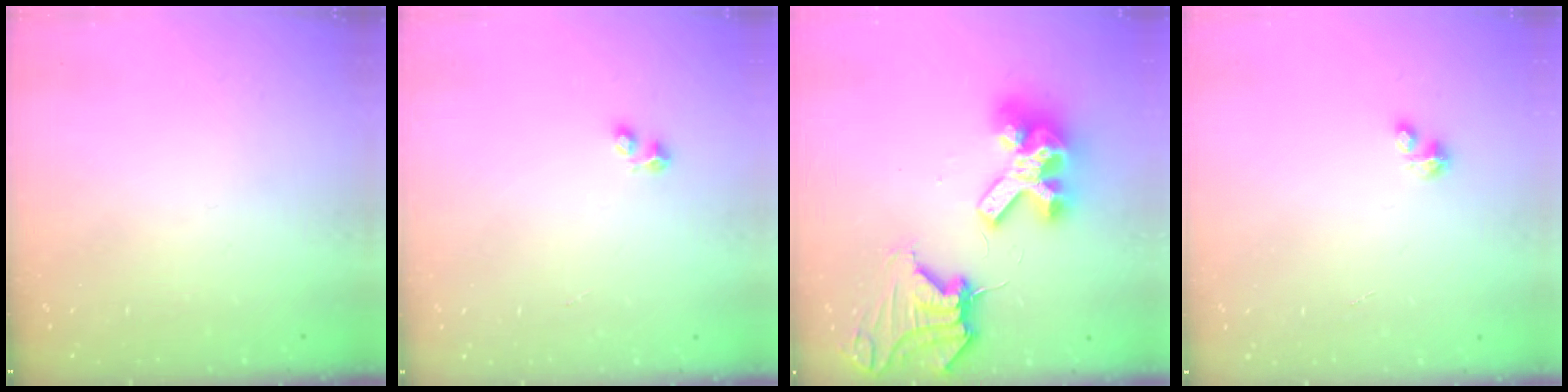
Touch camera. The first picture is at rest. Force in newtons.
{"total": 2.4, "press": 2.4, "slide": 0.4}
{"total": 16.5, "press": 16.4, "slide": 1.7}
{"total": 0.9, "press": 0.9, "slide": 0.3}